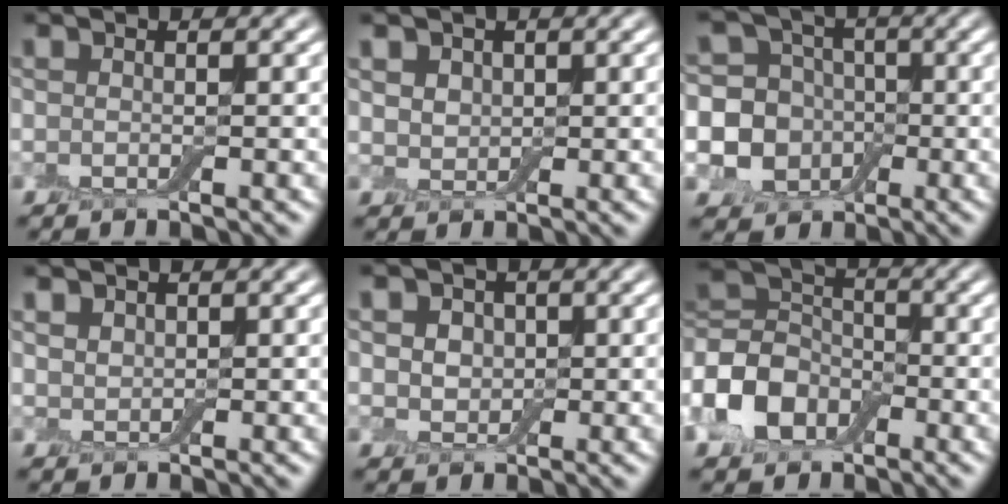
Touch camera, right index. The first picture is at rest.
{"total": 2.9, "force": [1.4, 2.1, 1.3], "torque": [-0.035, 0.007, 0.025]}
{"total": 9.4, "force": [-1.0, 8.7, 3.5], "torque": [-0.066, 0.020, -0.054]}
{"total": 1.3, "force": [0.9, 0.9, 0.3], "torque": [-0.007, 0.000, 0.018]}
{"total": 3.8, "force": [1.1, 3.0, 2.0], "torque": [-0.029, 0.010, 0.001]}
{"total": 7.5, "force": [-2.5, 5.5, 4.5], "torque": [-0.096, 0.007, -0.068]}